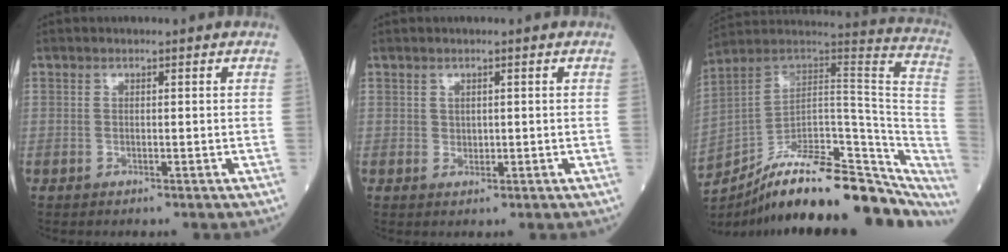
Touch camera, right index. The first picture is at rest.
{"total": 0.6, "force": [0.2, 0.5, 0.3], "torque": [-0.007, -0.001, 0.003]}
{"total": 27.9, "force": [-20.3, 9.7, 16.5], "torque": [-0.193, 0.036, -0.292]}